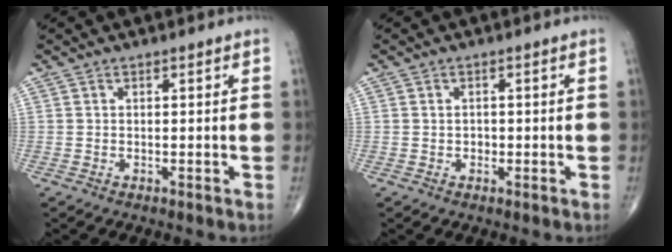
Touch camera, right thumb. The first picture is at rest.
{"total": 1.1, "force": [-0.1, 1.0, 0.6], "torque": [-0.004, 0.003, -0.002]}